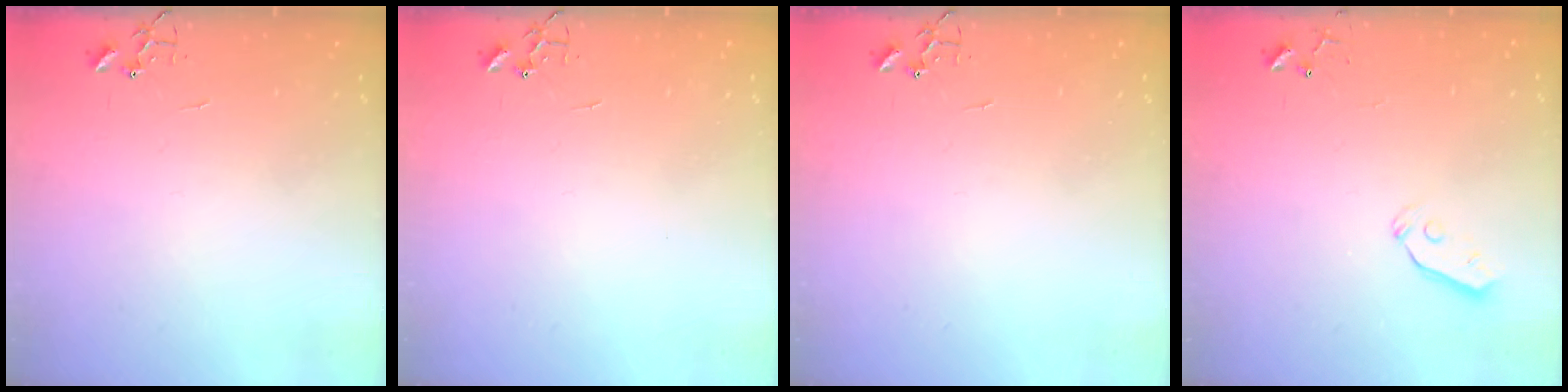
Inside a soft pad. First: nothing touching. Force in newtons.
{"total": 0.0}
{"total": 0.0}
{"total": 3.4, "press": 3.4, "slide": 0.4}